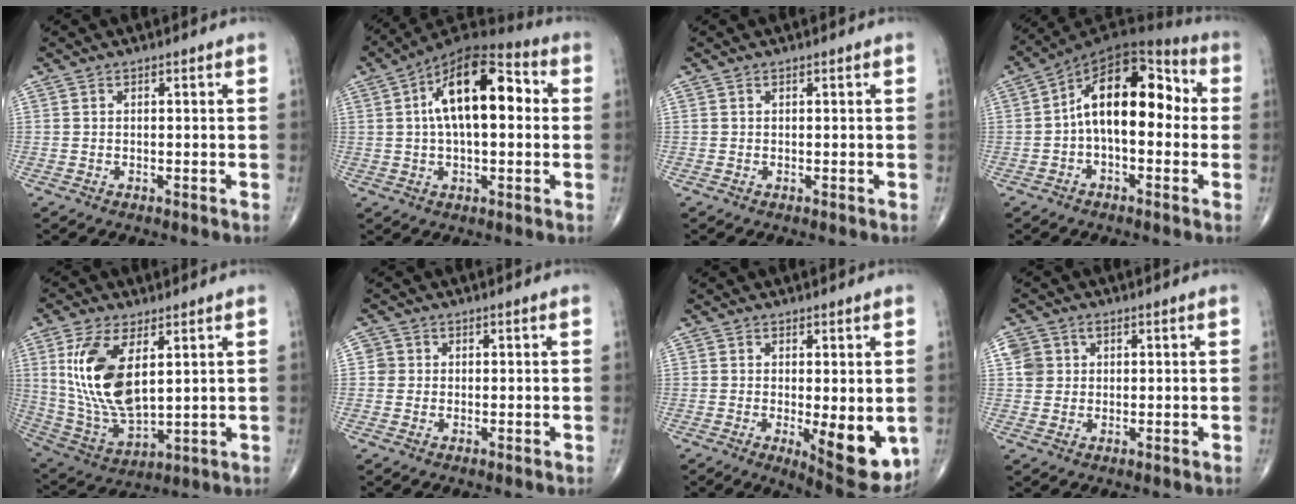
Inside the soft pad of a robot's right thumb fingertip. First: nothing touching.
{"total": 17.5, "force": [3.0, 8.3, 15.2], "torque": [-0.232, 0.033, 0.039]}
{"total": 0.0}
{"total": 16.3, "force": [0.5, 8.8, 13.7], "torque": [-0.186, 0.048, -0.005]}
{"total": 16.5, "force": [4.4, 7.7, 13.9], "torque": [-0.276, -0.024, 0.101]}
{"total": 1.9, "force": [0.1, 1.8, 0.1], "torque": [0.011, 0.005, -0.002]}
{"total": 10.3, "force": [-1.7, 3.6, 9.5], "torque": [-0.114, -0.026, -0.012]}
{"total": 4.2, "force": [1.0, 3.7, 1.6], "torque": [-0.017, 0.003, 0.017]}